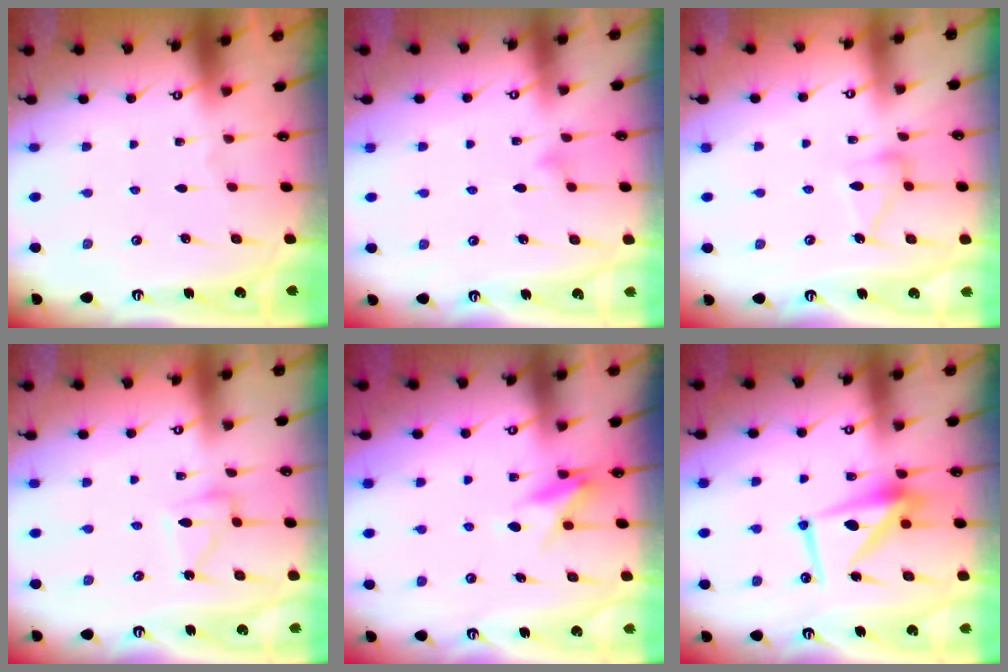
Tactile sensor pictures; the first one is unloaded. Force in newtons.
{"total": 7.0, "press": 7.0, "slide": 0.4}
{"total": 10.0, "press": 10.0, "slide": 0.6}
{"total": 7.1, "press": 7.1, "slide": 0.3}
{"total": 8.8, "press": 8.7, "slide": 0.8}
{"total": 11.2, "press": 11.1, "slide": 0.8}